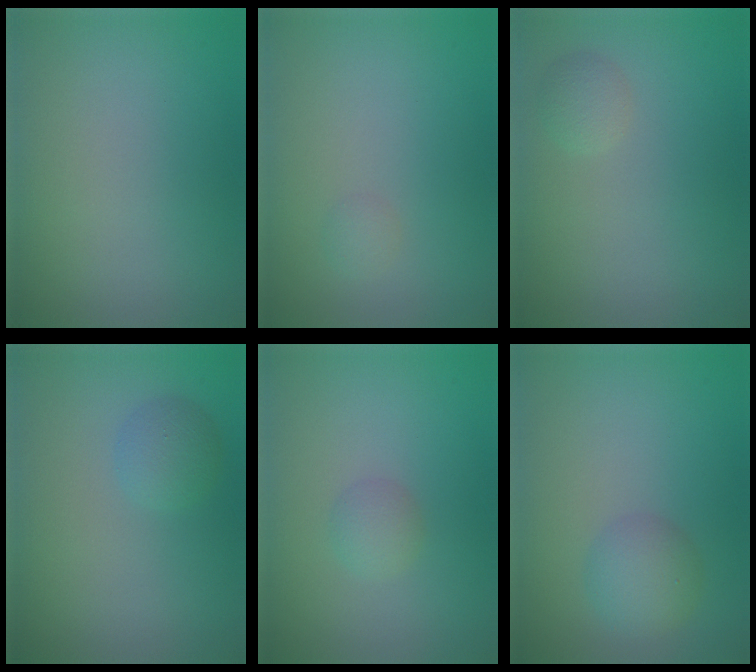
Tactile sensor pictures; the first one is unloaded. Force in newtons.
{"total": 0.7, "press": 0.7, "slide": 0.0}
{"total": 1.3, "press": 1.3, "slide": 0.0}
{"total": 1.7, "press": 1.7, "slide": 0.1}
{"total": 1.3, "press": 1.3, "slide": 0.1}
{"total": 2.6, "press": 2.6, "slide": 0.0}